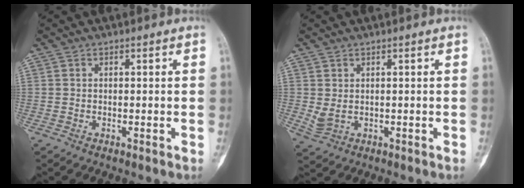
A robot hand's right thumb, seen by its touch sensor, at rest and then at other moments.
{"total": 2.5, "force": [0.4, 1.6, 1.9], "torque": [-0.044, -0.002, 0.020]}